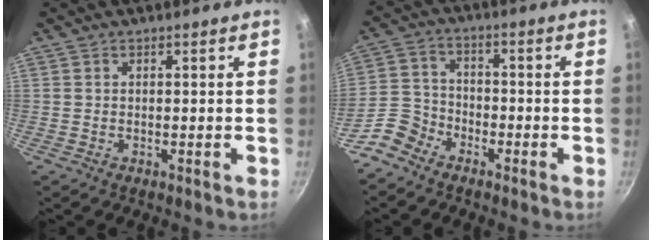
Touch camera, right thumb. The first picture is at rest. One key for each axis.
{"total": 6.8, "fx": -4.9, "fy": 4.1, "fz": 2.1, "tx": -0.025, "ty": 0.042, "tz": -0.110}